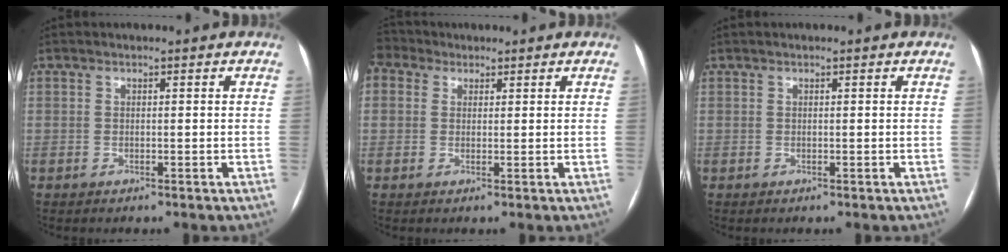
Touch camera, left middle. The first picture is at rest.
{"total": 3.2, "force": [2.2, 2.3, 0.5], "torque": [-0.020, 0.022, 0.049]}
{"total": 0.0}